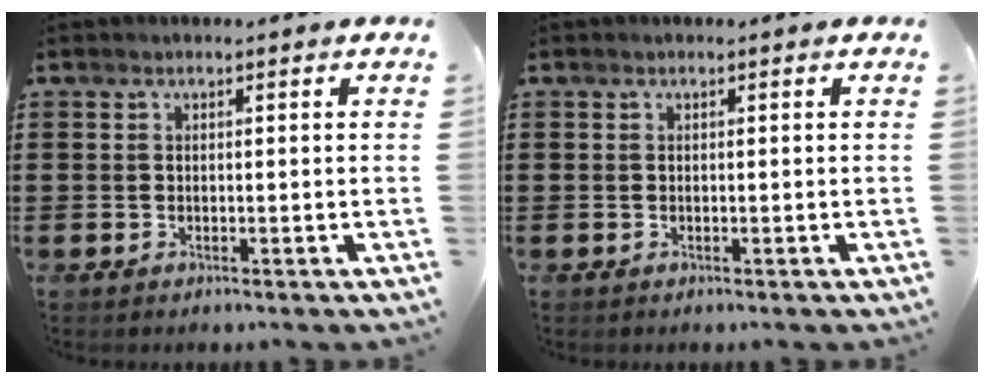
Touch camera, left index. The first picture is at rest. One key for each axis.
{"total": 0.0}